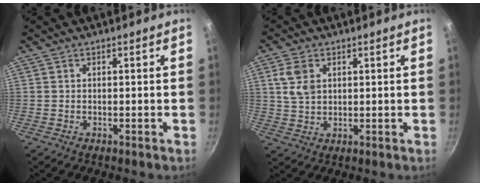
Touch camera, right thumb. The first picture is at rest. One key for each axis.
{"total": 5.7, "fx": 1.8, "fy": 4.0, "fz": 3.7, "tx": -0.062, "ty": -0.004, "tz": 0.035}